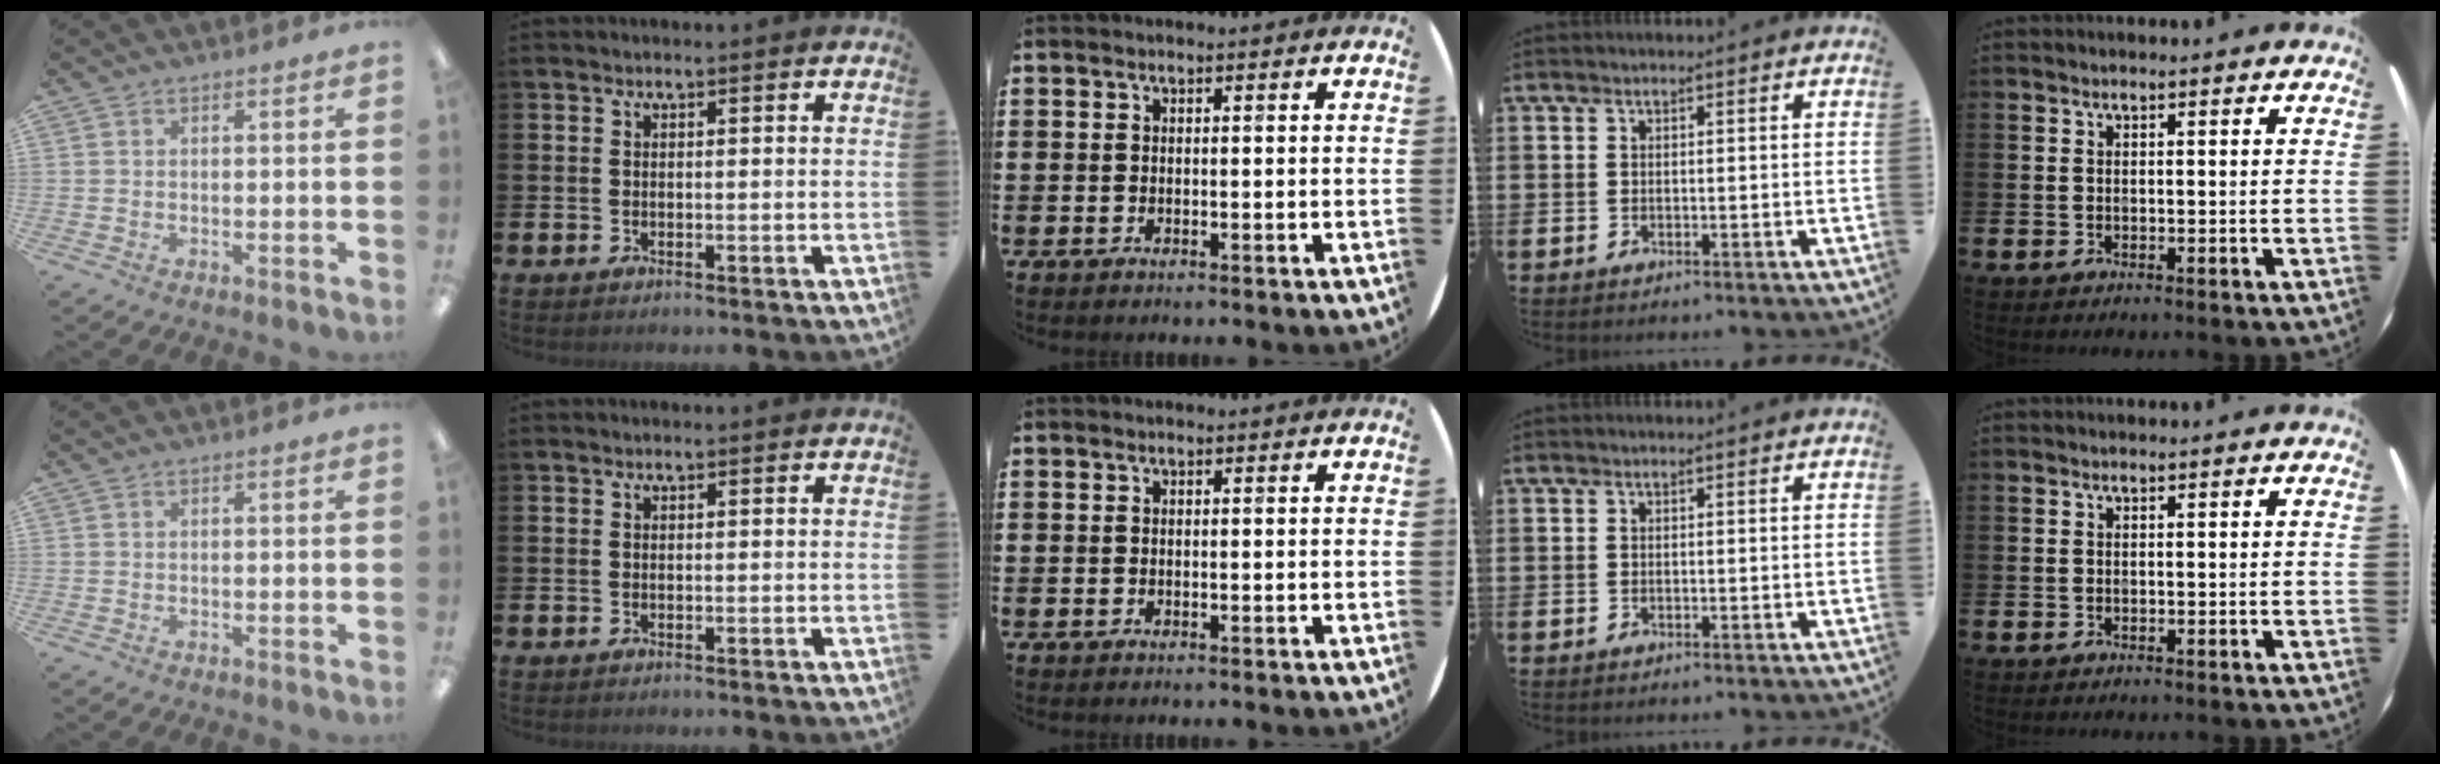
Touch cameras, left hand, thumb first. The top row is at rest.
{}